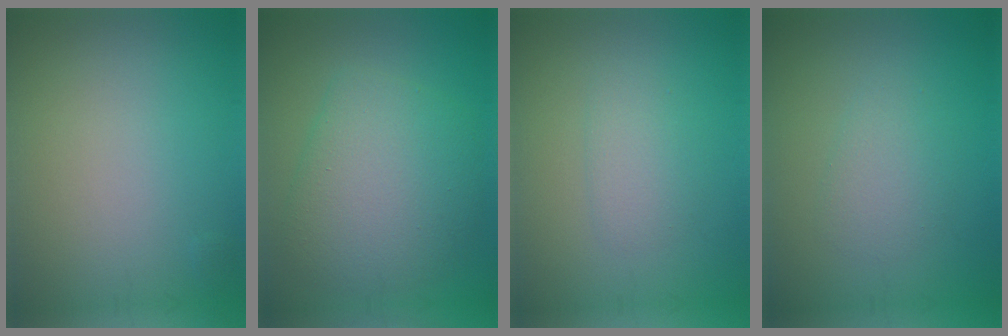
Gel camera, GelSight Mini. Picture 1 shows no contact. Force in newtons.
{"total": 7.0, "press": 7.0, "slide": 0.2}
{"total": 2.0, "press": 2.0, "slide": 0.1}
{"total": 2.2, "press": 2.2, "slide": 0.1}